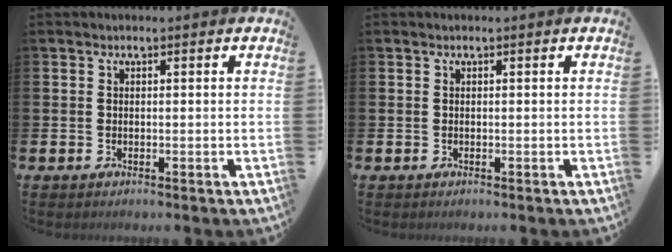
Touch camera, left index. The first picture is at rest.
{"total": 0.0}